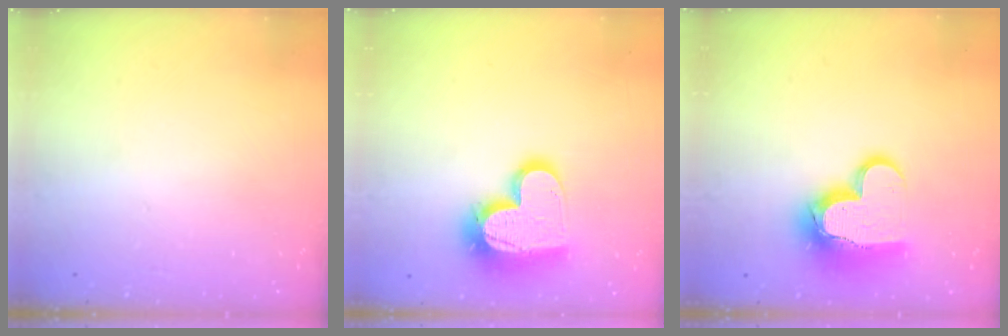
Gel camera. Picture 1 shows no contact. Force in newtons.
{"total": 17.7, "press": 17.6, "slide": 1.5}
{"total": 15.5, "press": 15.4, "slide": 1.8}